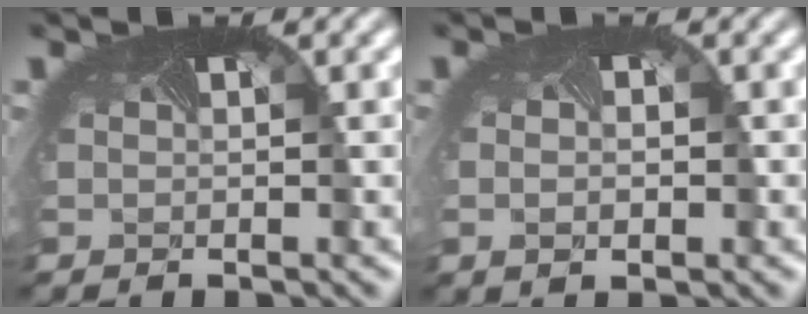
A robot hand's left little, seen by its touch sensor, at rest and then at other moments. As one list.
[{"total": 2.3, "force": [-0.3, 1.5, 1.7], "torque": [-0.023, 0.001, 0.000]}]